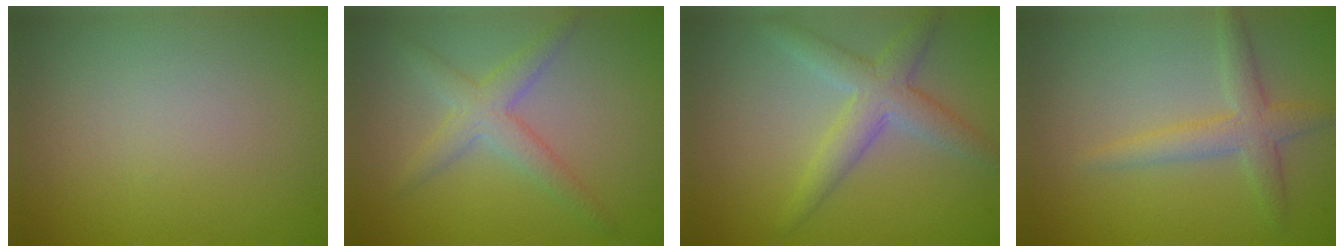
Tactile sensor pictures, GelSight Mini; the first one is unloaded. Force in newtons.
{"total": 3.2, "press": 3.2, "slide": 0.1}
{"total": 3.8, "press": 3.8, "slide": 0.1}
{"total": 2.9, "press": 2.9, "slide": 0.0}